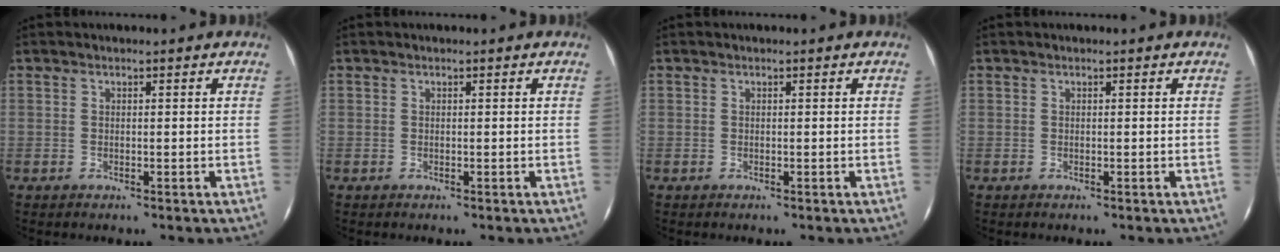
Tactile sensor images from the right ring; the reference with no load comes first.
{"total": 0.0}
{"total": 0.0}
{"total": 0.0}